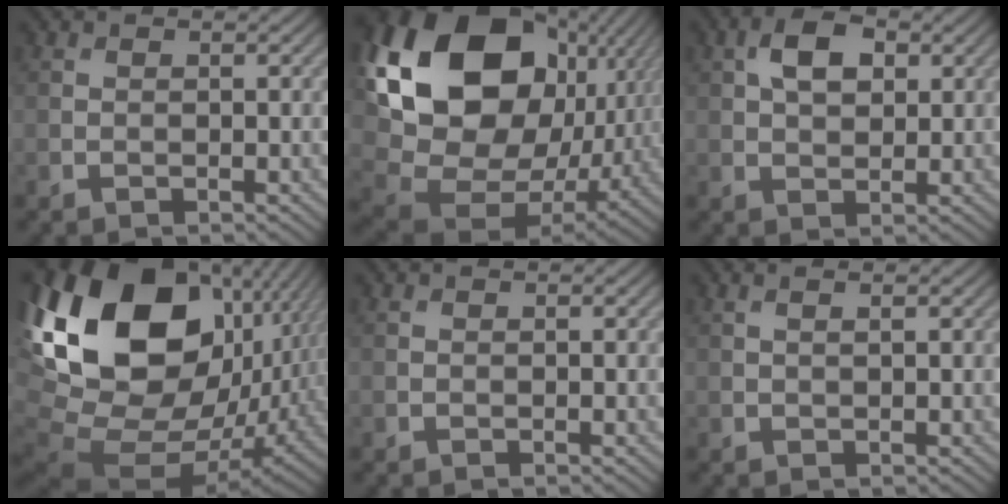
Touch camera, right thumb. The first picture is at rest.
{"total": 23.8, "force": [6.9, 17.3, 14.8], "torque": [-0.367, -0.002, 0.158]}
{"total": 5.1, "force": [1.7, 3.0, 3.7], "torque": [-0.070, 0.007, 0.024]}
{"total": 22.1, "force": [5.1, 14.7, 15.8], "torque": [-0.350, -0.029, 0.128]}
{"total": 0.0}
{"total": 0.9, "force": [0.5, 0.0, 0.7], "torque": [-0.013, -0.001, 0.009]}